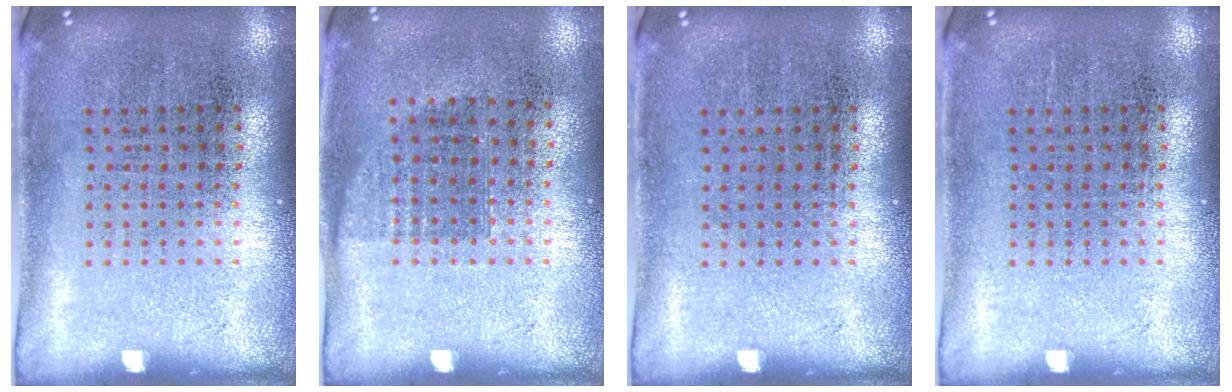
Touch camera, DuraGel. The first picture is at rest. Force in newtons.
{"total": 0.7, "press": 0.6, "slide": 0.3}
{"total": 0.0}
{"total": 0.0}